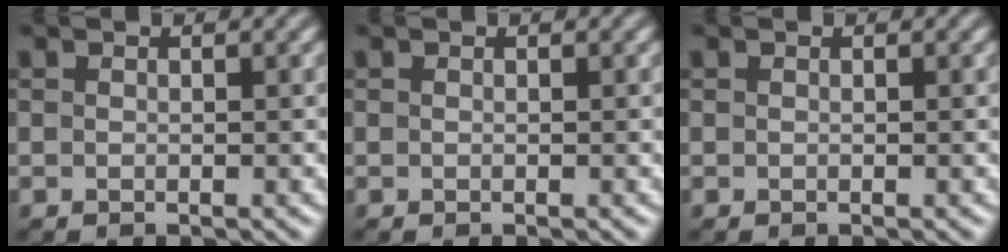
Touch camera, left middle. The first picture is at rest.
{"total": 0.0}
{"total": 0.0}